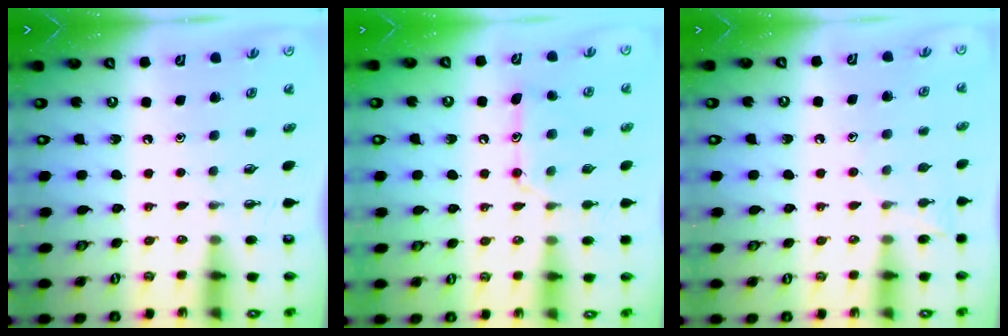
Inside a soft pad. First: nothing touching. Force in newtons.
{"total": 12.5, "press": 12.5, "slide": 0.8}
{"total": 6.0, "press": 6.0, "slide": 0.6}